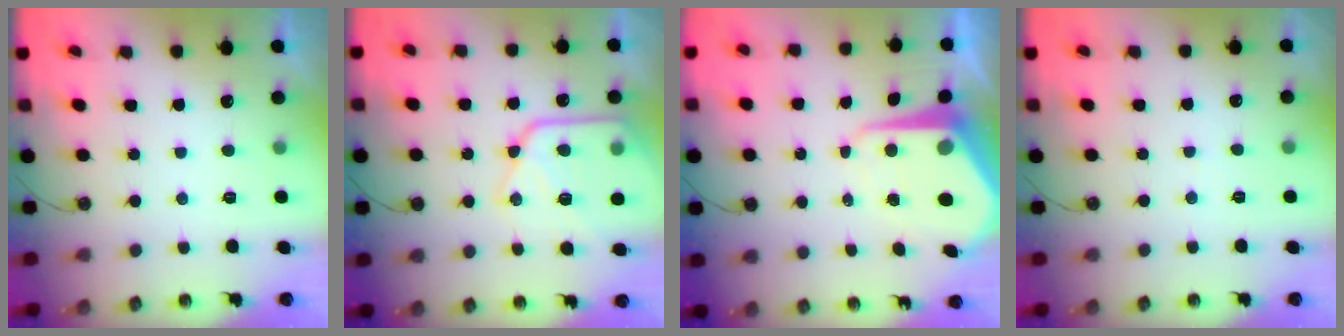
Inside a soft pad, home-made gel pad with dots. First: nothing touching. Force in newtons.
{"total": 16.1, "press": 16.0, "slide": 1.7}
{"total": 10.8, "press": 10.7, "slide": 0.8}
{"total": 1.7, "press": 1.6, "slide": 0.3}